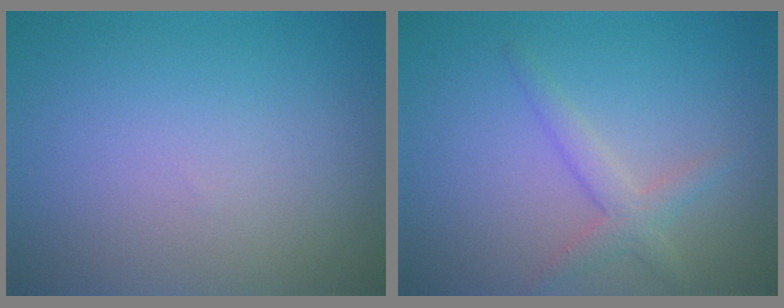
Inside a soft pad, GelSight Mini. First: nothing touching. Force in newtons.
{"total": 2.3, "press": 2.3, "slide": 0.1}